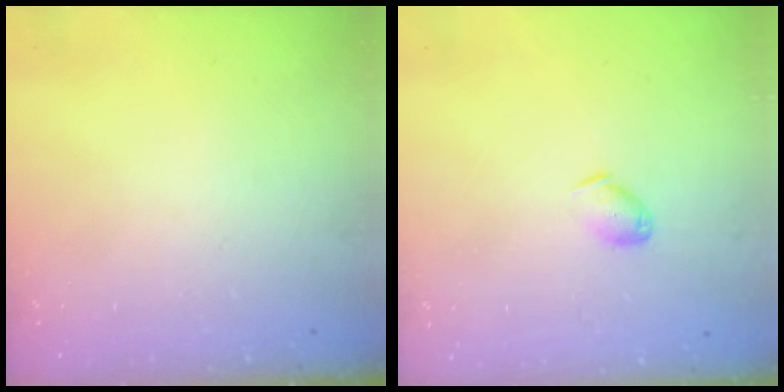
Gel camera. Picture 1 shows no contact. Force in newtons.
{"total": 5.8, "press": 5.7, "slide": 0.8}